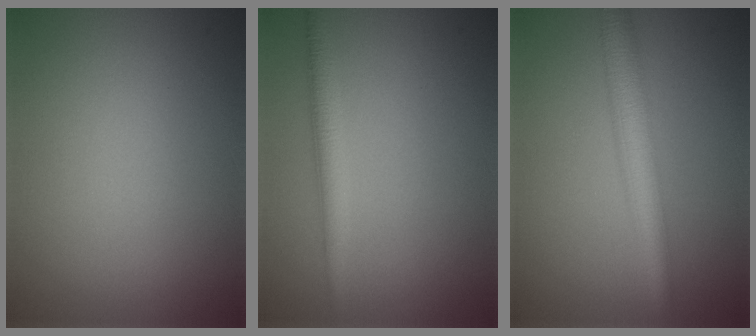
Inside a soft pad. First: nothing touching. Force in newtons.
{"total": 2.6, "press": 2.6, "slide": 0.1}
{"total": 4.7, "press": 4.7, "slide": 0.2}